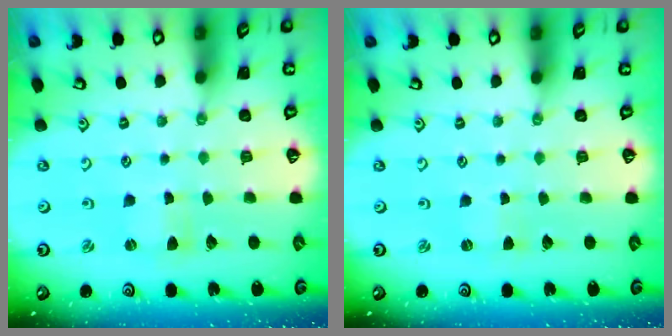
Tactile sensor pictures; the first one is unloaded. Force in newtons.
{"total": 1.1, "press": 1.0, "slide": 0.4}